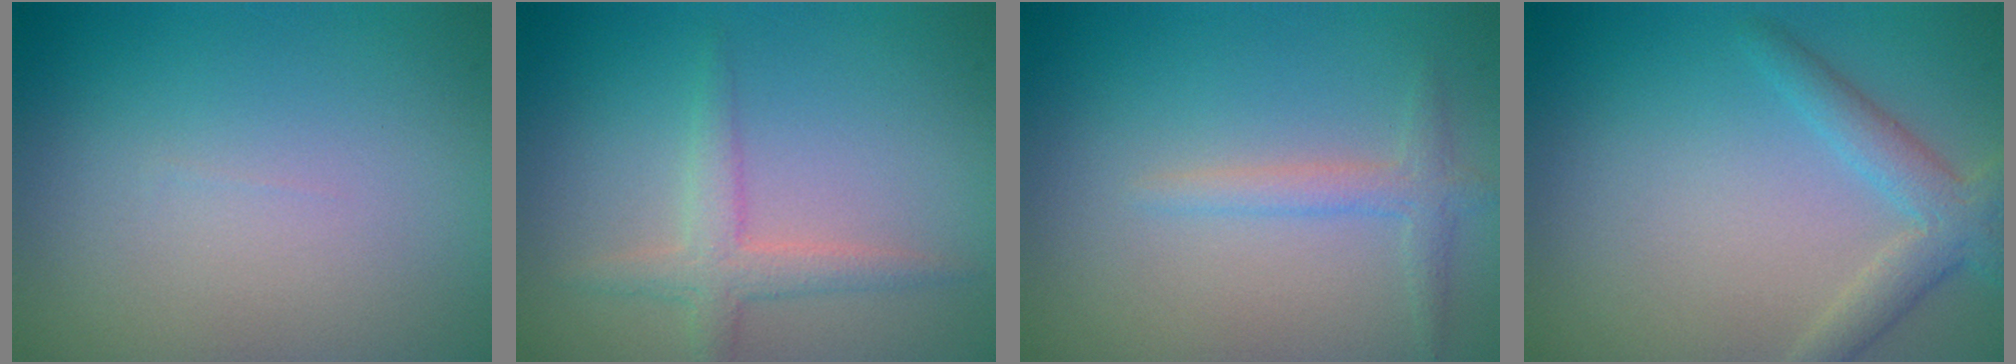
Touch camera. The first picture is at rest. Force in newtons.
{"total": 2.4, "press": 2.4, "slide": 0.1}
{"total": 1.8, "press": 1.8, "slide": 0.1}
{"total": 3.1, "press": 3.1, "slide": 0.1}